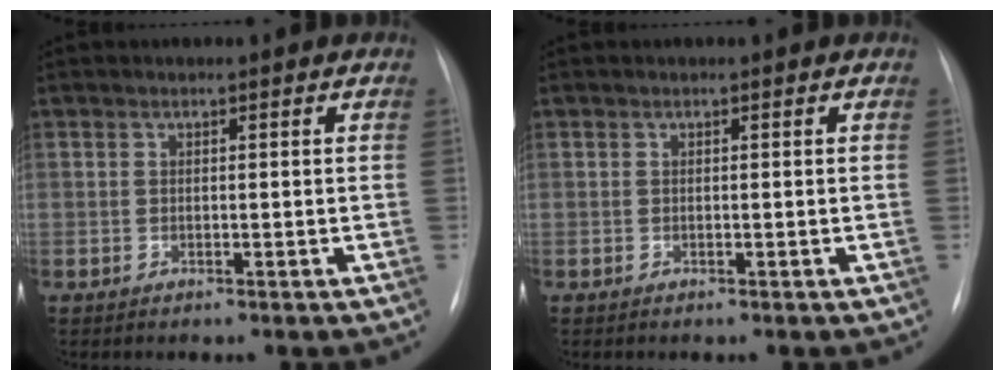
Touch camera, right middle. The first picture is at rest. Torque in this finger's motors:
{"motor_torque": [-0.09, 0.07, -0.02, 0.01]}